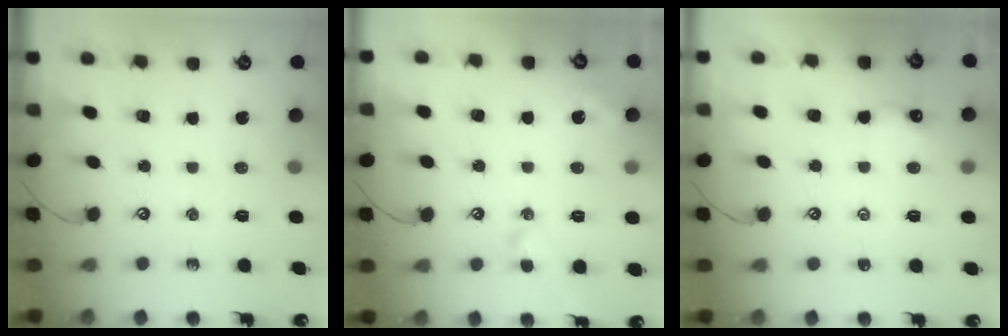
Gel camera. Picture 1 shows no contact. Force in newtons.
{"total": 2.7, "press": 2.6, "slide": 0.7}
{"total": 1.2, "press": 1.2, "slide": 0.4}